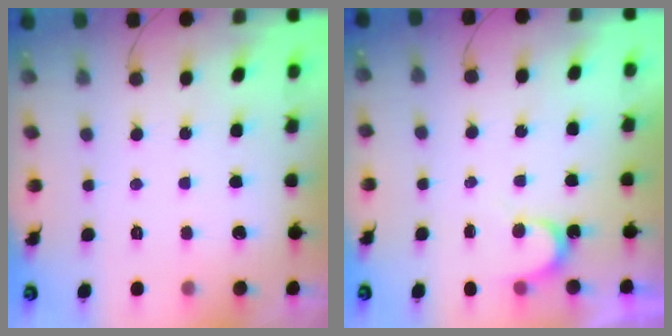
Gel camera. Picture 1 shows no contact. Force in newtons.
{"total": 3.7, "press": 3.7, "slide": 0.4}